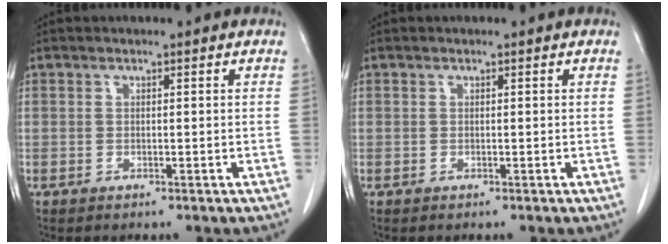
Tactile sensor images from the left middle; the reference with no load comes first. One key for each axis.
{"total": 0.0}